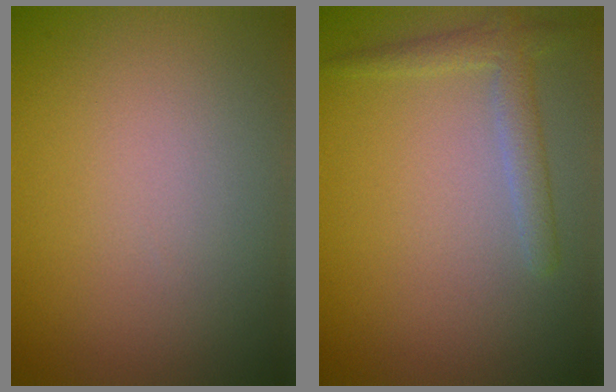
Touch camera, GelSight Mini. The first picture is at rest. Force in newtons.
{"total": 2.3, "press": 2.2, "slide": 0.2}